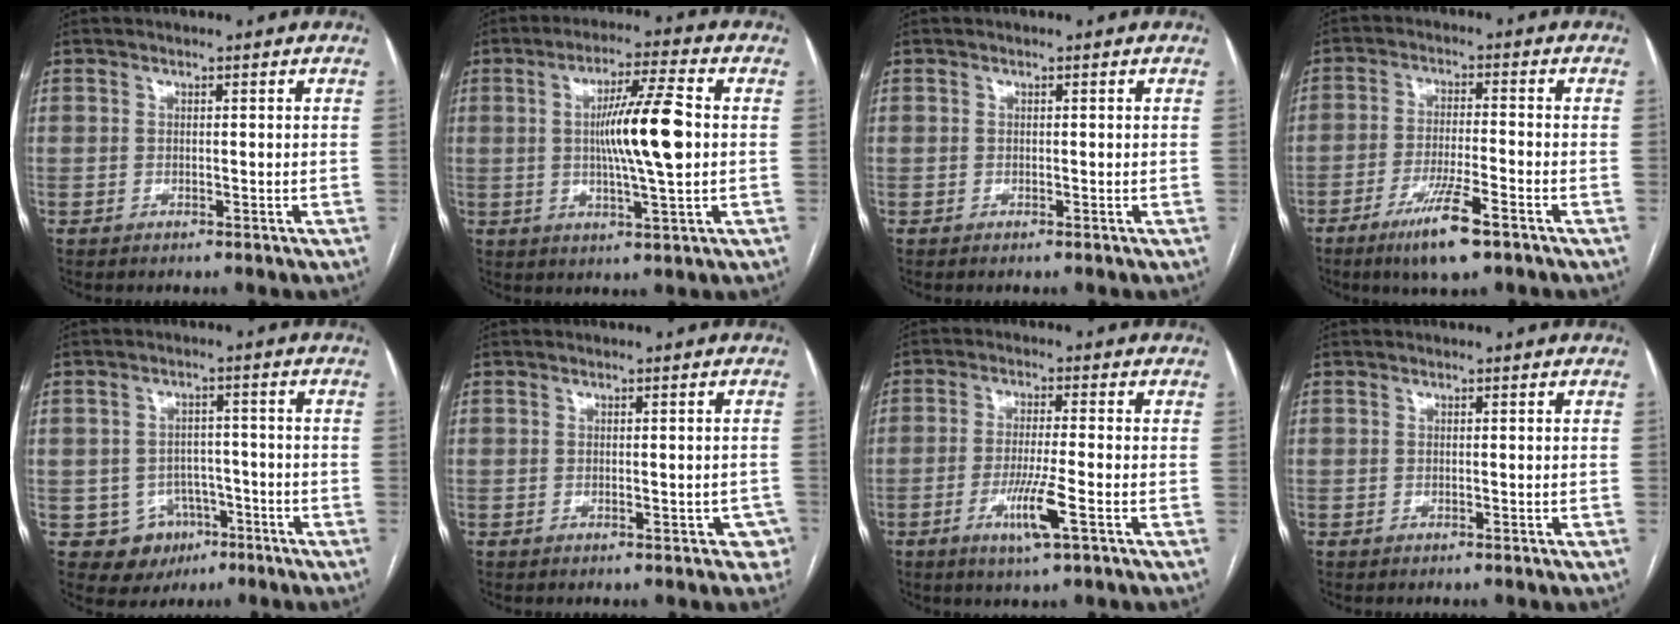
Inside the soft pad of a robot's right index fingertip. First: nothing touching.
{"total": 10.6, "force": [0.5, 0.2, 10.6], "torque": [-0.183, 0.001, 0.008]}
{"total": 0.0}
{"total": 8.4, "force": [-5.2, 0.8, 6.6], "torque": [-0.123, -0.016, -0.085]}
{"total": 5.8, "force": [-2.3, 5.3, 0.9], "torque": [-0.004, 0.013, -0.020]}
{"total": 2.8, "force": [-1.2, 1.4, 2.1], "torque": [-0.010, 0.007, -0.010]}
{"total": 6.7, "force": [-2.7, -0.2, 6.2], "torque": [-0.118, -0.014, -0.048]}
{"total": 0.0}